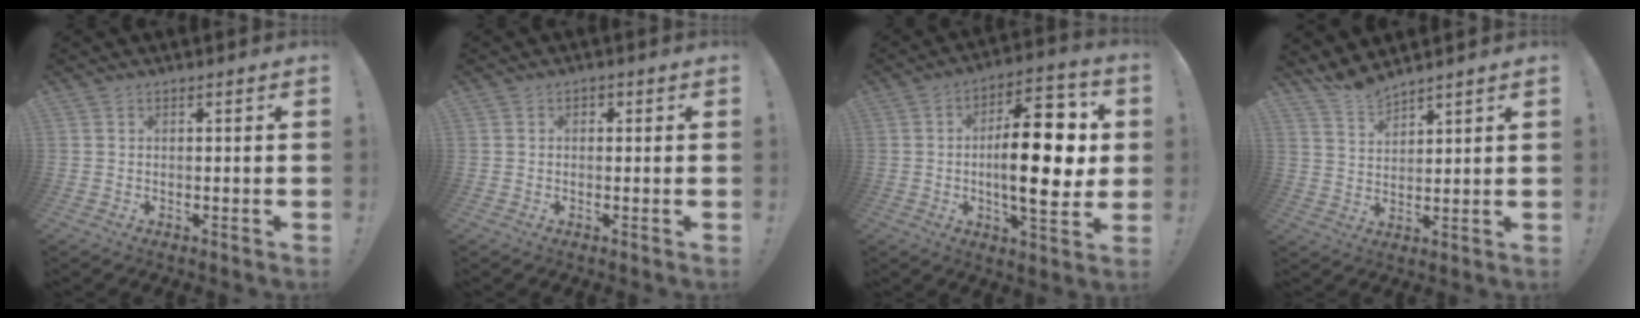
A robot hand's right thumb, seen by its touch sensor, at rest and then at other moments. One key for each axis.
{"total": 1.1, "fx": -0.3, "fy": 1.0, "fz": 0.4, "tx": 0.002, "ty": 0.001, "tz": -0.007}
{"total": 22.1, "fx": 0.1, "fy": 8.6, "fz": 20.3, "tx": -0.317, "ty": 0.000, "tz": -0.005}
{"total": 5.8, "fx": 5.7, "fy": 0.8, "fz": 1.2, "tx": -0.039, "ty": -0.034, "tz": 0.108}